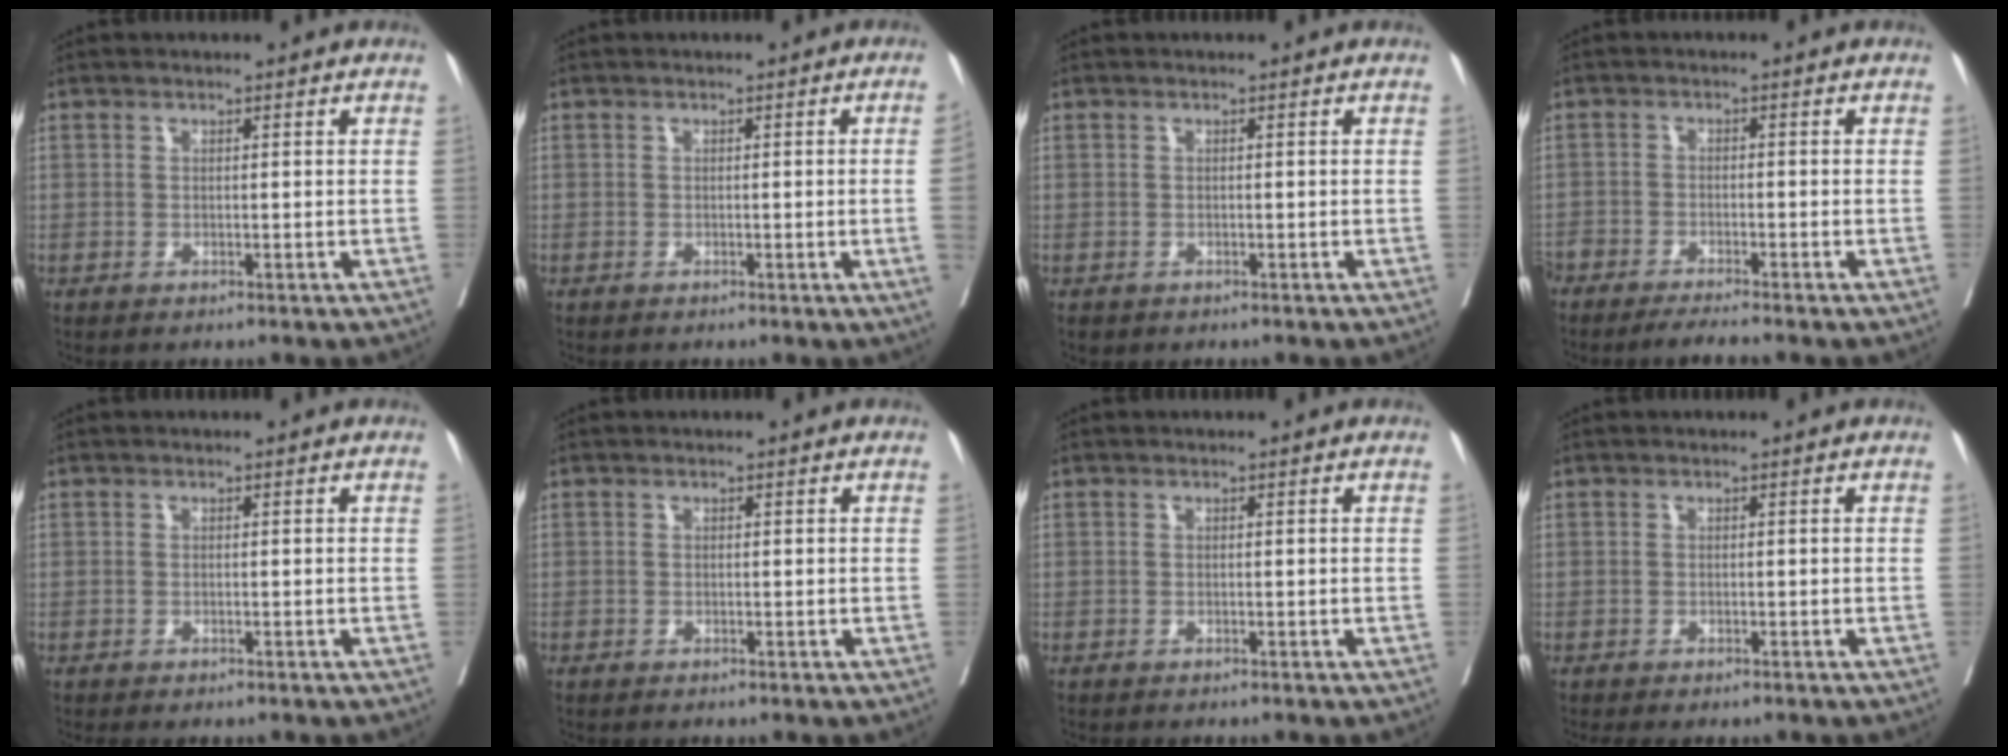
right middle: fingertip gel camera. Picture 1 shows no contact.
{"total": 2.1, "force": [-0.3, -0.8, 1.9], "torque": [-0.021, -0.003, -0.001]}
{"total": 0.8, "force": [-0.5, 0.5, 0.1], "torque": [-0.008, 0.001, -0.005]}
{"total": 5.2, "force": [-4.7, 0.0, 2.3], "torque": [-0.035, -0.013, -0.083]}
{"total": 1.8, "force": [-1.5, 0.7, 0.6], "torque": [-0.006, -0.003, -0.019]}
{"total": 0.0}
{"total": 0.8, "force": [-0.8, 0.2, 0.2], "torque": [-0.005, -0.002, -0.013]}
{"total": 2.8, "force": [-2.3, 1.0, 1.1], "torque": [-0.009, -0.006, -0.031]}